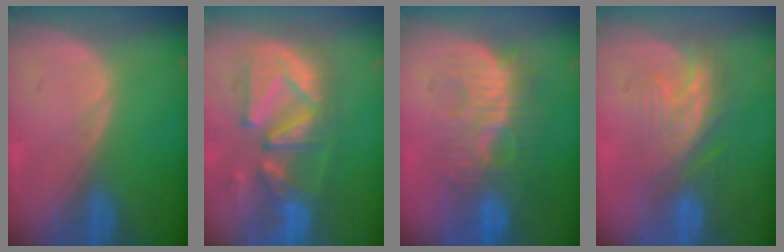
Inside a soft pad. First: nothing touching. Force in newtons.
{"total": 11.1, "press": 10.7, "slide": 3.1}
{"total": 9.3, "press": 9.1, "slide": 1.9}
{"total": 7.4, "press": 7.0, "slide": 2.3}